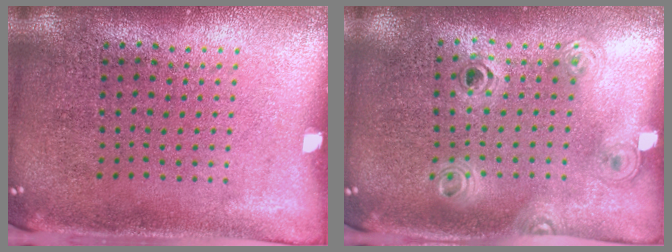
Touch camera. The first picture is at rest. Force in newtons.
{"total": 1.2, "press": 1.0, "slide": 0.6}